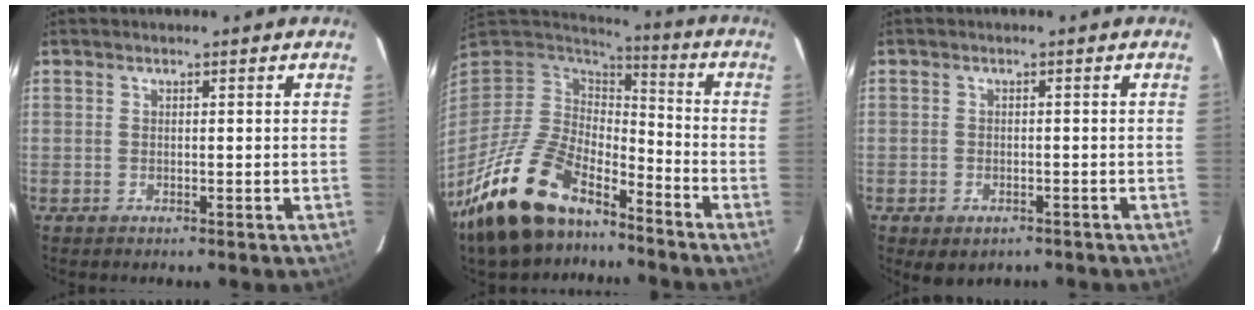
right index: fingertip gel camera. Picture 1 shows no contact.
{"total": 20.8, "force": [-15.0, 8.6, 11.5], "torque": [-0.246, -0.027, -0.273]}
{"total": 2.6, "force": [-1.6, 1.7, 1.2], "torque": [-0.025, -0.006, -0.023]}